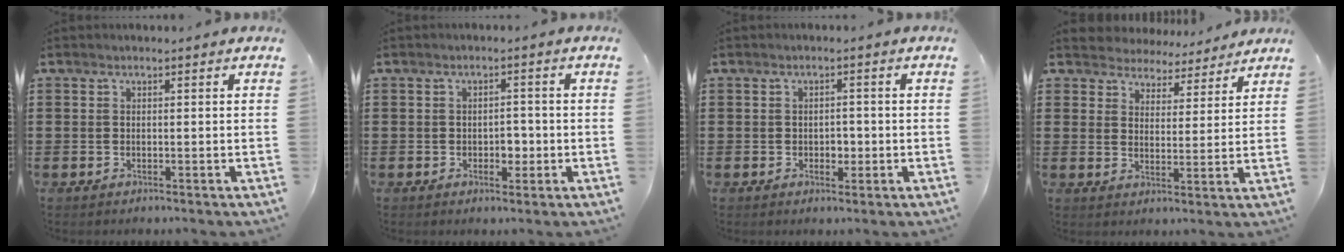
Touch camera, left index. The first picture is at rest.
{"total": 2.5, "force": [-0.7, 1.8, 1.7], "torque": [-0.028, 0.000, -0.018]}
{"total": 1.9, "force": [-0.4, 1.5, 1.2], "torque": [-0.026, 0.004, -0.011]}
{"total": 4.4, "force": [4.3, 0.8, -0.3], "torque": [-0.018, -0.027, 0.077]}